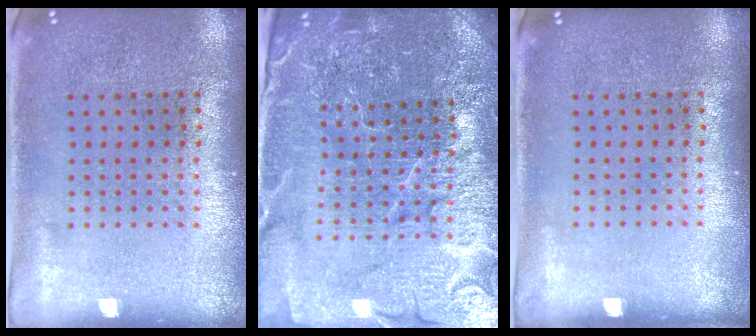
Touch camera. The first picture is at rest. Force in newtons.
{"total": 5.5, "press": 5.0, "slide": 2.3}
{"total": 0.0}